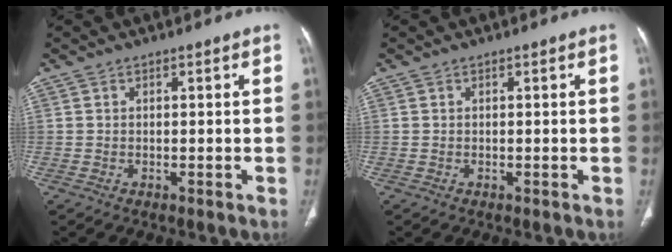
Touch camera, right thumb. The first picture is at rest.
{"total": 0.0}